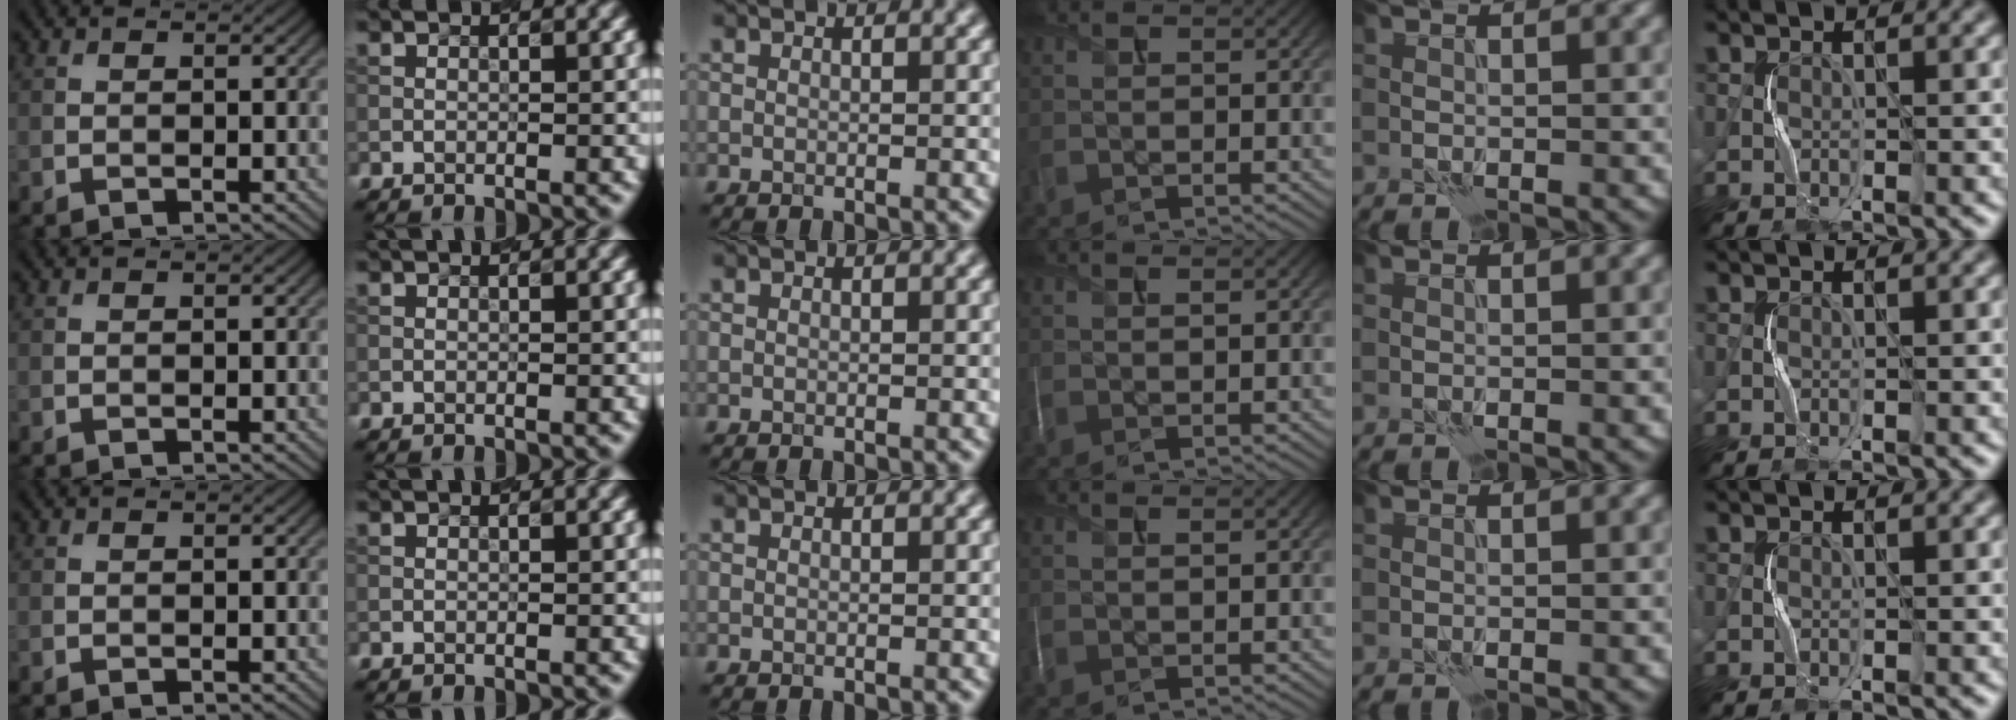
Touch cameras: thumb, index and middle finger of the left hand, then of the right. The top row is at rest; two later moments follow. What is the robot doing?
{"motion": "squeeze", "object": "paper clamp"}